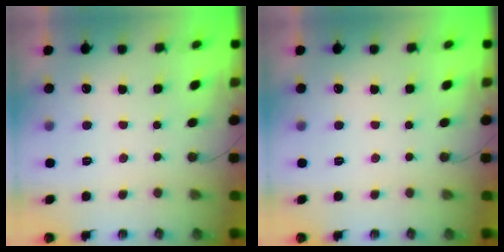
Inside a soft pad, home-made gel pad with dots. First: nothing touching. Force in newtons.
{"total": 0.0}